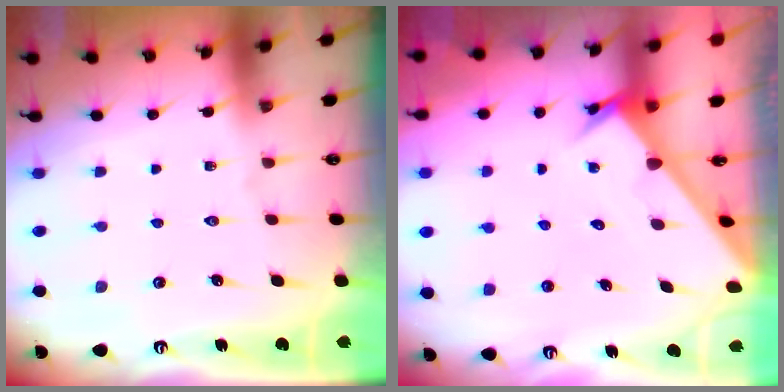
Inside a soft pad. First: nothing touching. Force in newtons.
{"total": 2.9, "press": 2.9, "slide": 0.1}